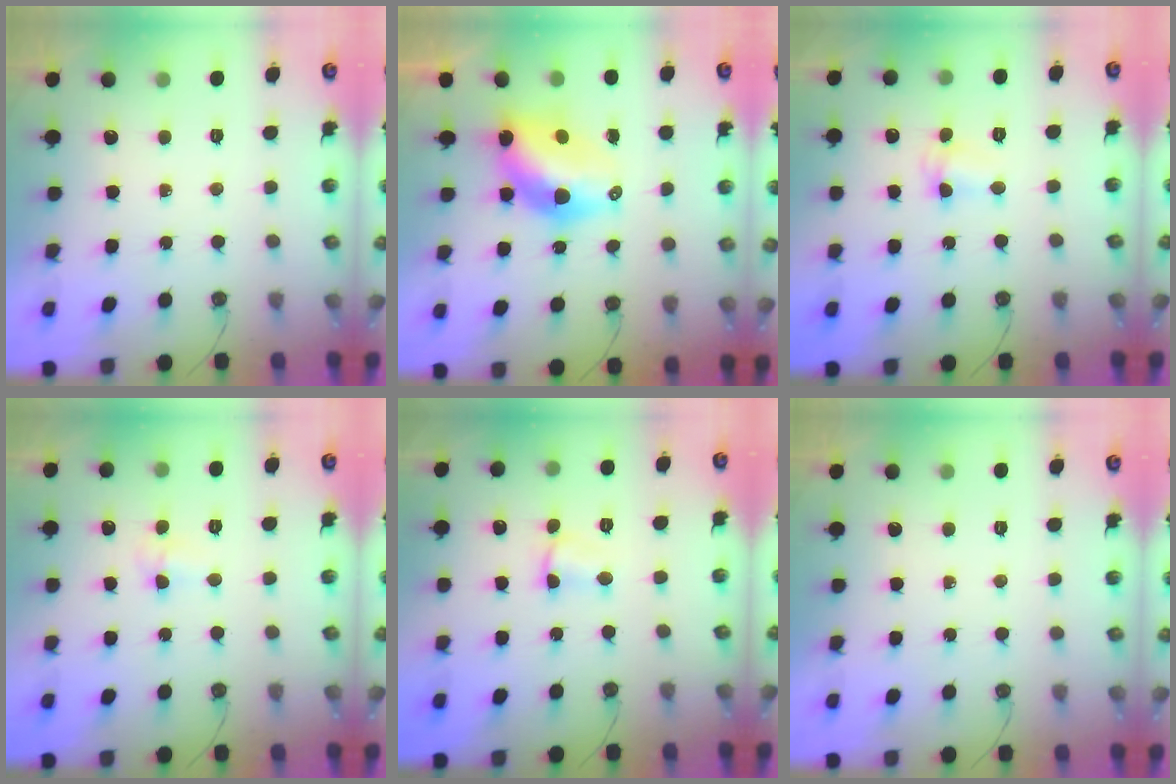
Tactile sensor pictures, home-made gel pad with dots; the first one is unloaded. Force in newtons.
{"total": 9.5, "press": 9.4, "slide": 0.8}
{"total": 2.6, "press": 2.6, "slide": 0.6}
{"total": 3.7, "press": 3.6, "slide": 0.8}
{"total": 1.5, "press": 1.4, "slide": 0.5}
{"total": 0.0}